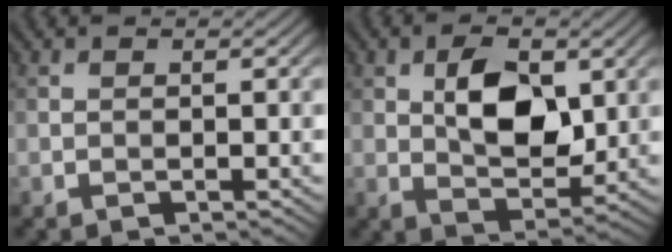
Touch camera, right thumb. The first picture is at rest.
{"total": 8.1, "force": [1.8, 4.6, 6.4], "torque": [-0.108, -0.001, 0.034]}